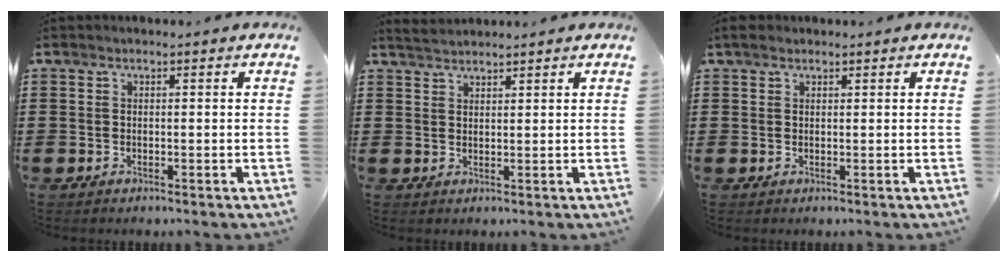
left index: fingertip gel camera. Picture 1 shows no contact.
{"total": 2.0, "force": [2.0, 0.1, 0.2], "torque": [-0.010, 0.003, 0.041]}
{"total": 1.2, "force": [0.9, 0.6, 0.5], "torque": [-0.012, 0.005, 0.016]}